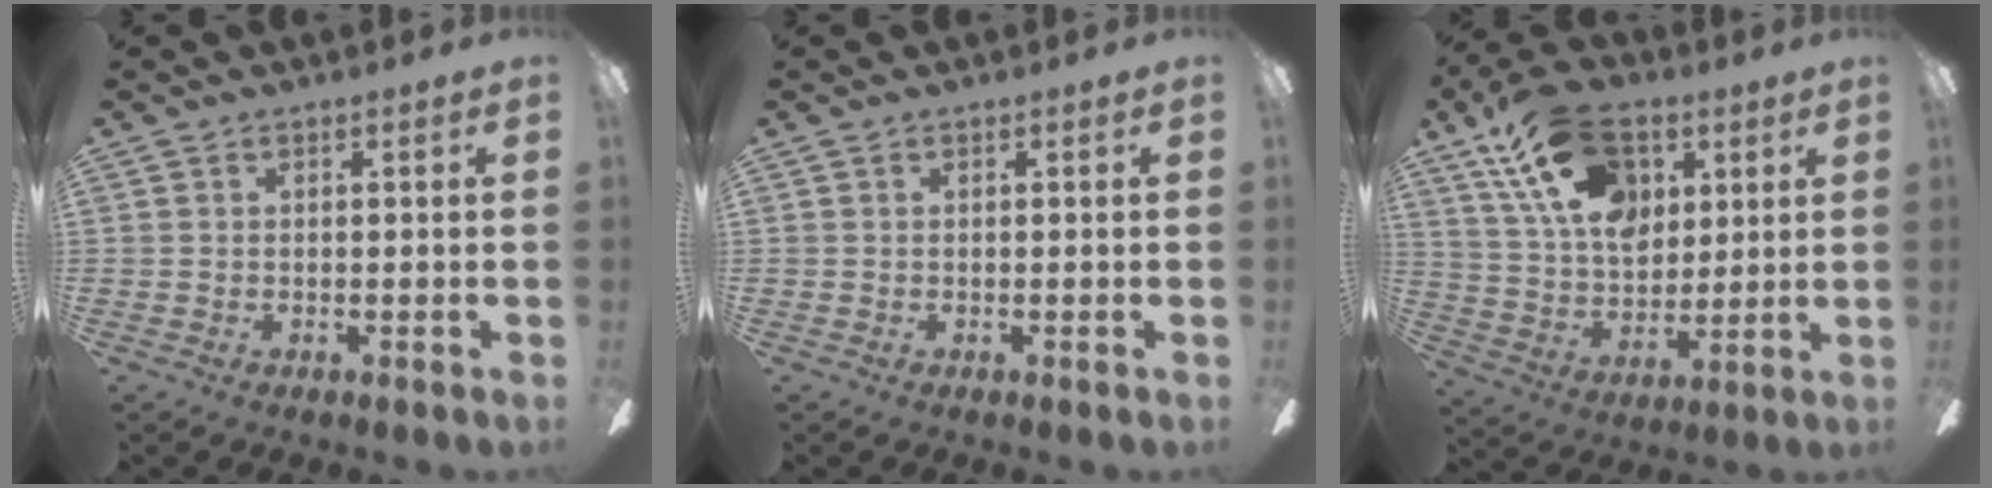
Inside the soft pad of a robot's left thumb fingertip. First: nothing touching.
{"total": 0.0}
{"total": 19.6, "force": [9.8, 12.2, 11.7], "torque": [-0.202, -0.018, 0.185]}